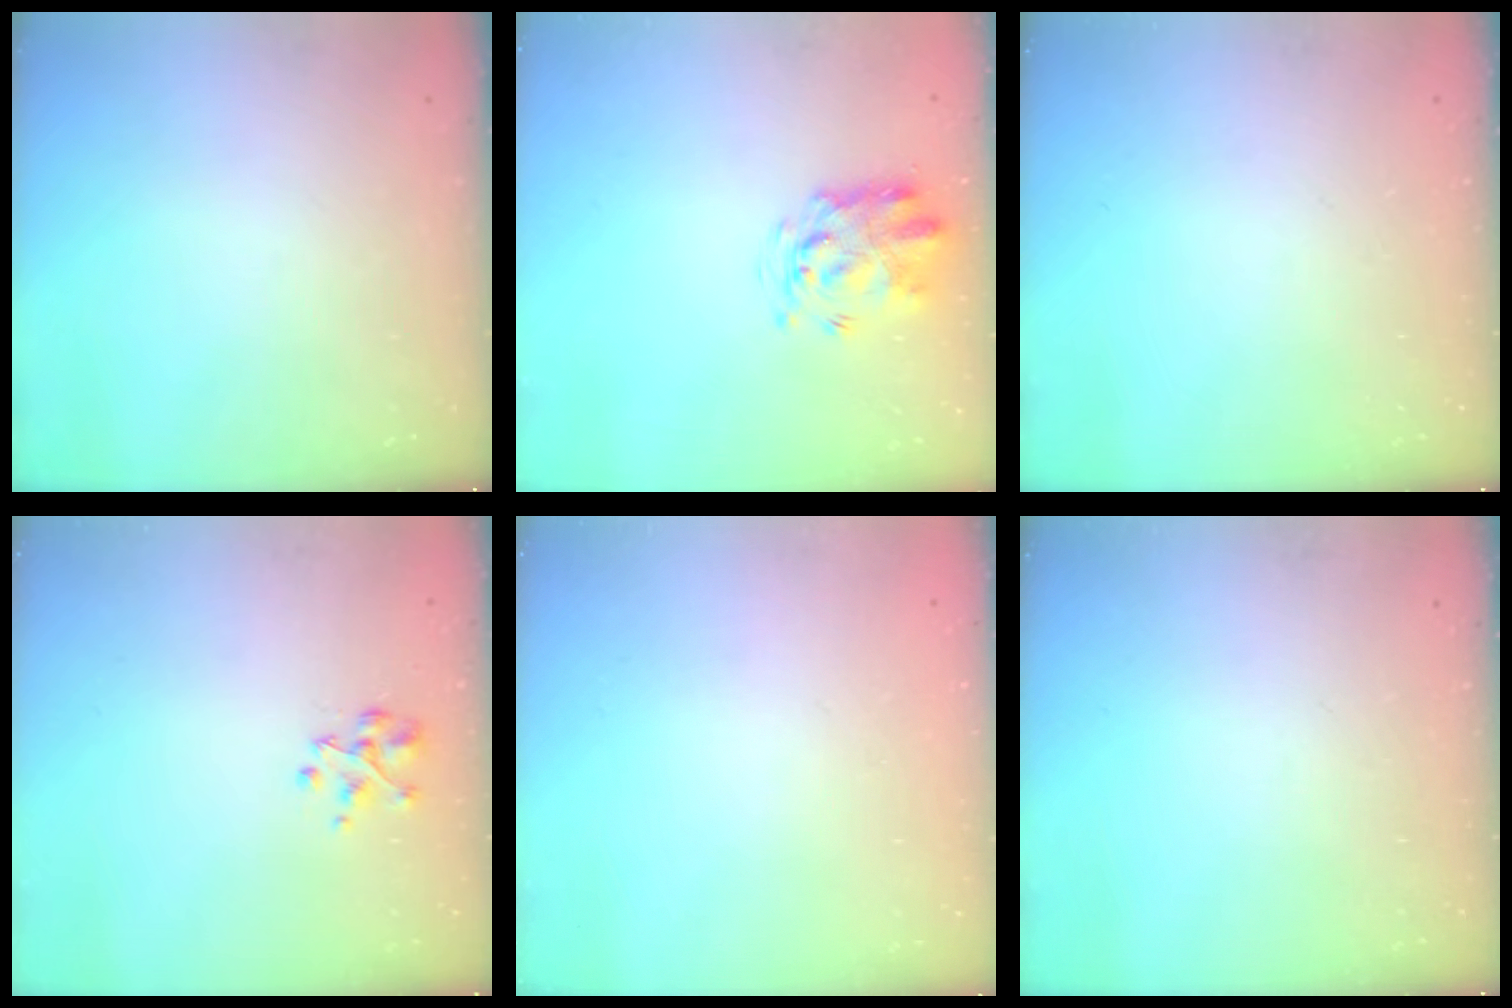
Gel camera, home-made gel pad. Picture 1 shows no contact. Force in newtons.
{"total": 3.2, "press": 3.1, "slide": 0.7}
{"total": 0.0}
{"total": 2.9, "press": 2.9, "slide": 0.2}
{"total": 1.7, "press": 1.7, "slide": 0.2}
{"total": 0.0}